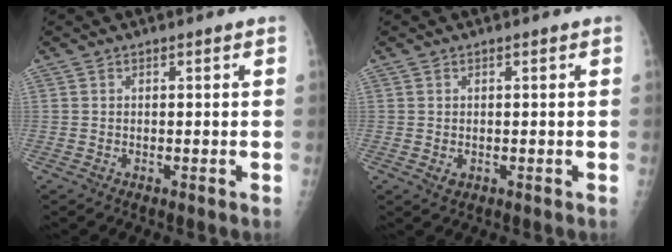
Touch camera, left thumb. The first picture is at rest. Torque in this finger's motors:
{"motor_torque": [-0.45, 0.25, -0.03, -0.19, 0.02]}